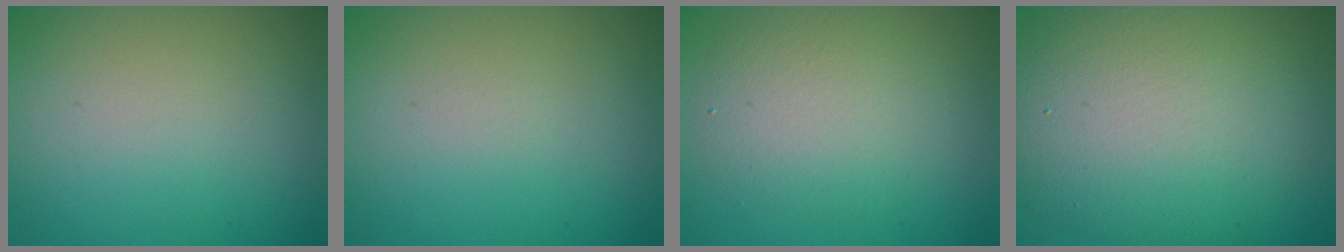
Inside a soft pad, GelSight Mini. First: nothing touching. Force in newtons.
{"total": 0.0}
{"total": 3.9, "press": 3.9, "slide": 0.3}
{"total": 10.2, "press": 10.2, "slide": 0.5}